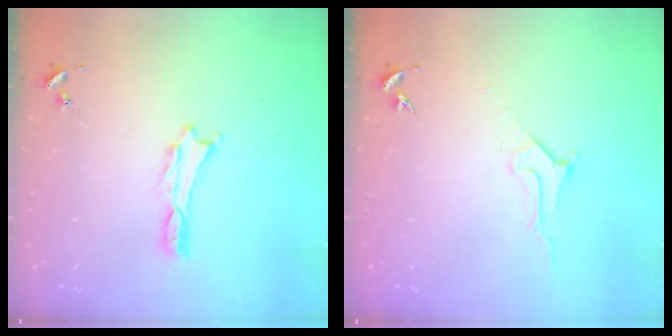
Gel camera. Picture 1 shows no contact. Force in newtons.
{"total": 2.8, "press": 2.8, "slide": 0.4}